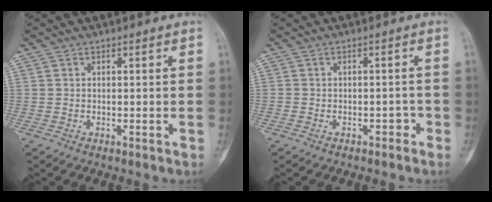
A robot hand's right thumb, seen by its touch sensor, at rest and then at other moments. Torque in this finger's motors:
{"motor_torque": [0.06, -0.40, -0.16, -0.06, -0.03]}